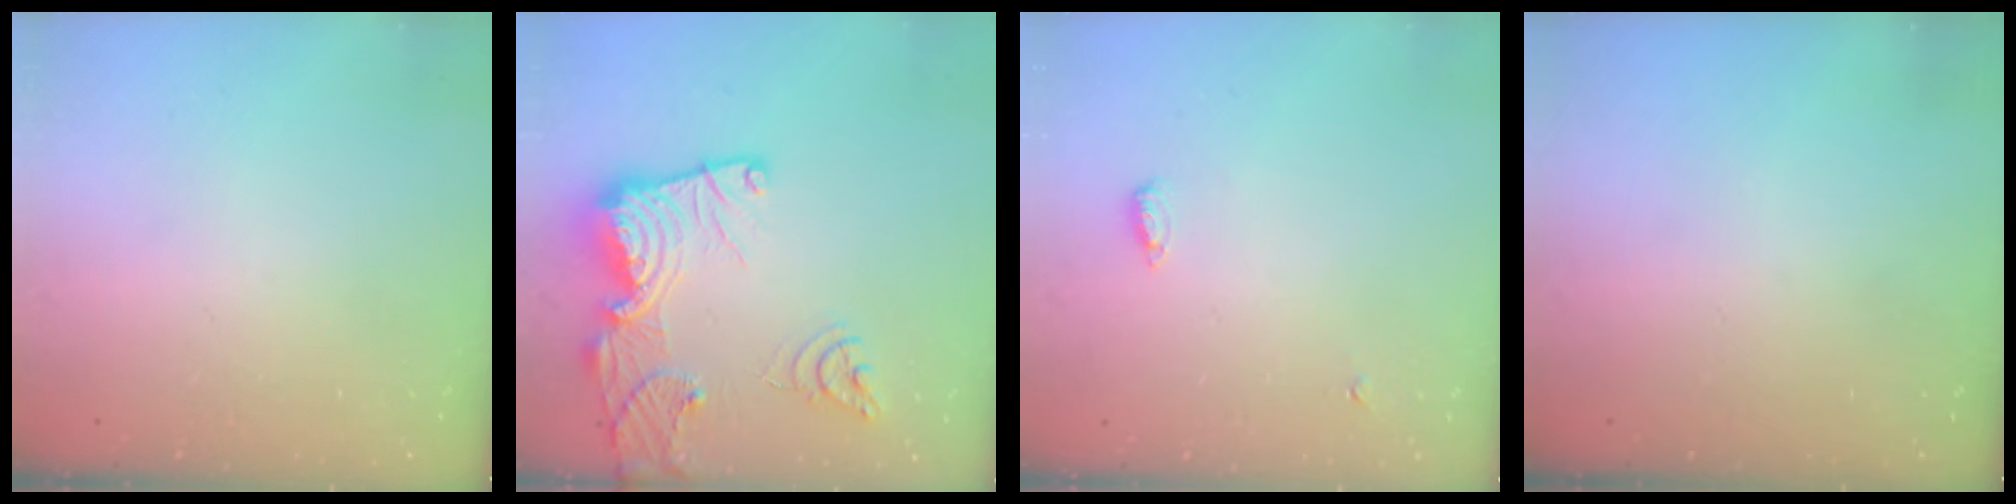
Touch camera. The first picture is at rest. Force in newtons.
{"total": 21.8, "press": 21.7, "slide": 2.3}
{"total": 8.9, "press": 6.0, "slide": 6.5}
{"total": 0.0}